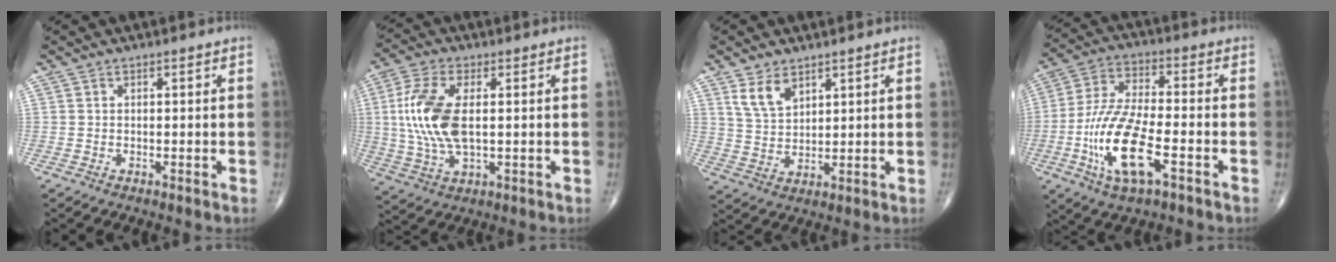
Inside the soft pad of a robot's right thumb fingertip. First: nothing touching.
{"total": 13.3, "force": [1.2, 6.5, 11.5], "torque": [-0.256, 0.000, 0.025]}
{"total": 6.0, "force": [3.6, 3.4, 3.2], "torque": [-0.049, -0.021, 0.080]}
{"total": 15.9, "force": [-5.3, 5.8, 13.8], "torque": [-0.285, 0.019, -0.095]}